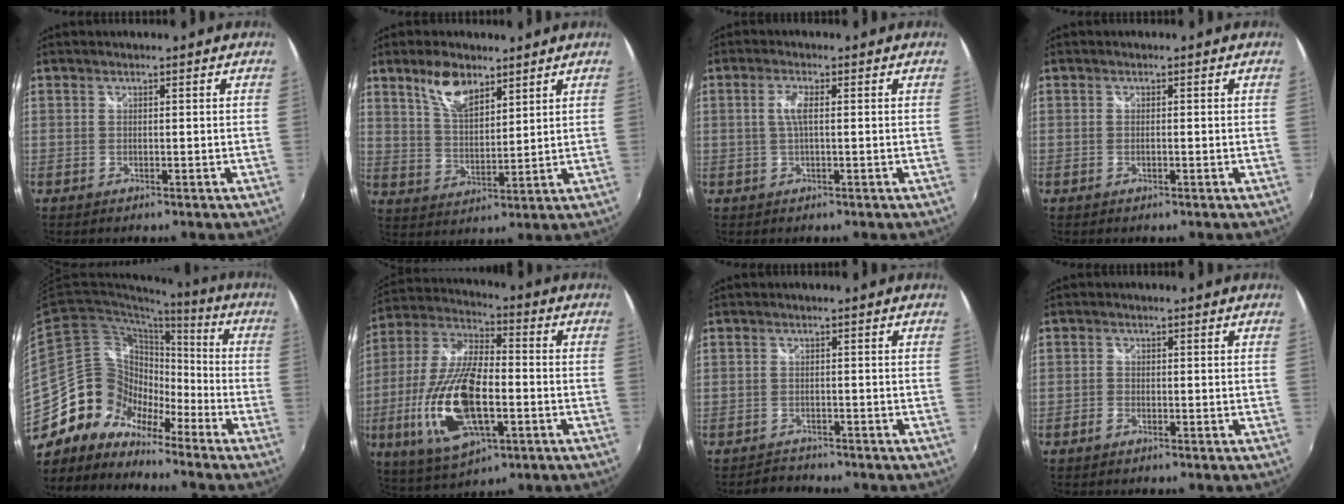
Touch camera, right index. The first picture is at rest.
{"total": 8.0, "force": [5.4, 3.5, 4.8], "torque": [-0.087, 0.010, 0.105]}
{"total": 2.8, "force": [0.2, 0.4, 2.8], "torque": [-0.056, 0.002, 0.003]}
{"total": 0.8, "force": [-0.4, 0.2, 0.7], "torque": [-0.014, 0.000, -0.008]}
{"total": 14.6, "force": [-10.8, 9.1, 3.8], "torque": [-0.072, 0.032, -0.207]}
{"total": 19.9, "force": [-5.3, 8.1, 17.4], "torque": [-0.371, -0.019, -0.095]}
{"total": 2.5, "force": [-2.2, 1.0, -0.3], "torque": [-0.007, 0.004, -0.041]}
{"total": 1.2, "force": [-0.9, 0.6, 0.4], "torque": [-0.009, 0.000, -0.018]}